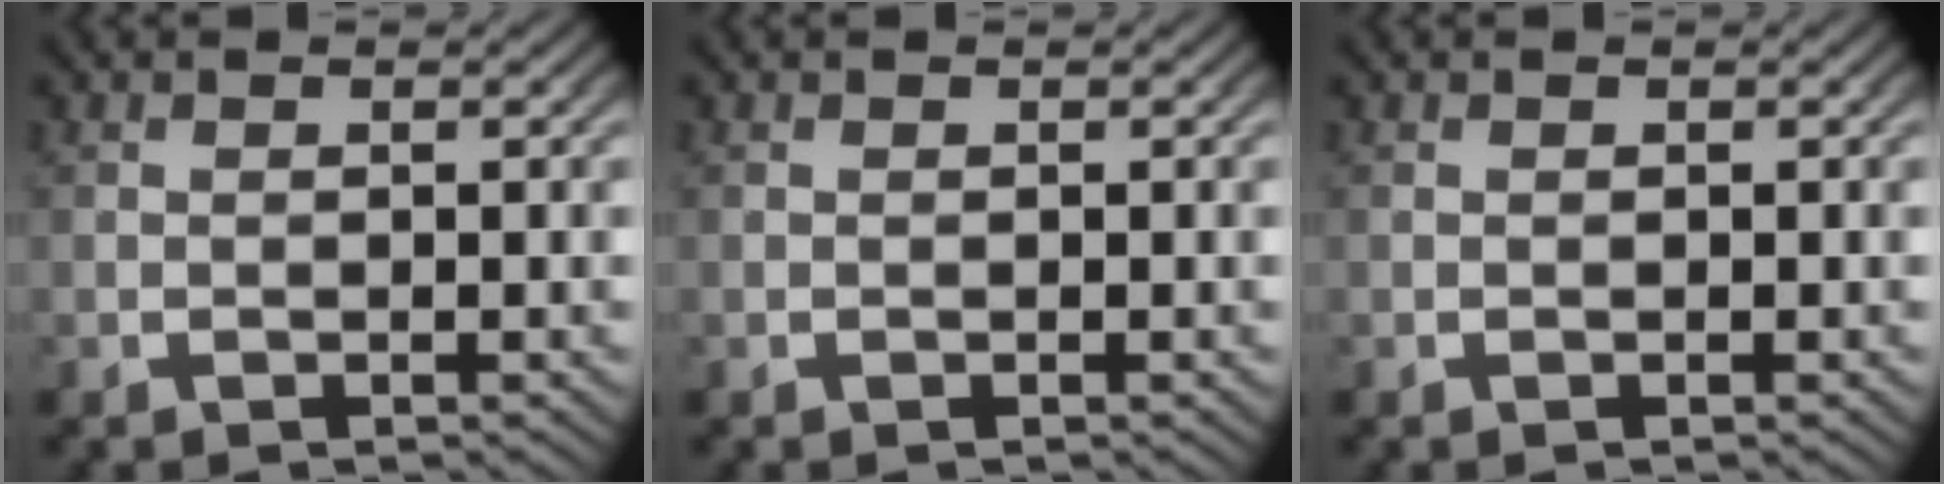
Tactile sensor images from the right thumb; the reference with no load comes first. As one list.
[{"total": 0.0}, {"total": 0.0}]